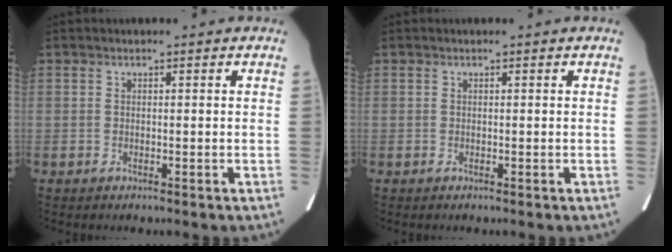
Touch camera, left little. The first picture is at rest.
{"total": 0.0}